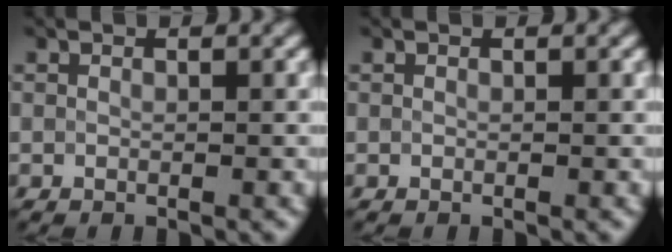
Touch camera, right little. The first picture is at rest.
{"total": 0.0}